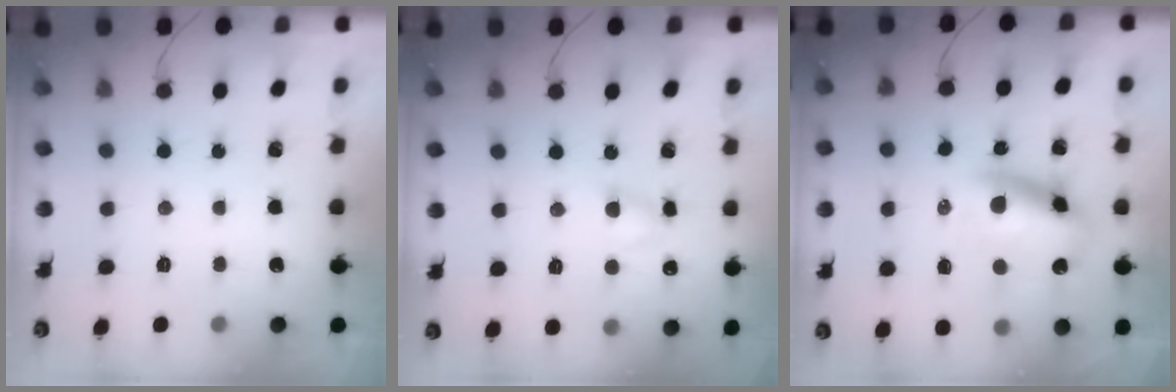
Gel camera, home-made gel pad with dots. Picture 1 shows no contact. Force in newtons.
{"total": 3.9, "press": 3.7, "slide": 1.1}
{"total": 10.1, "press": 9.8, "slide": 2.3}